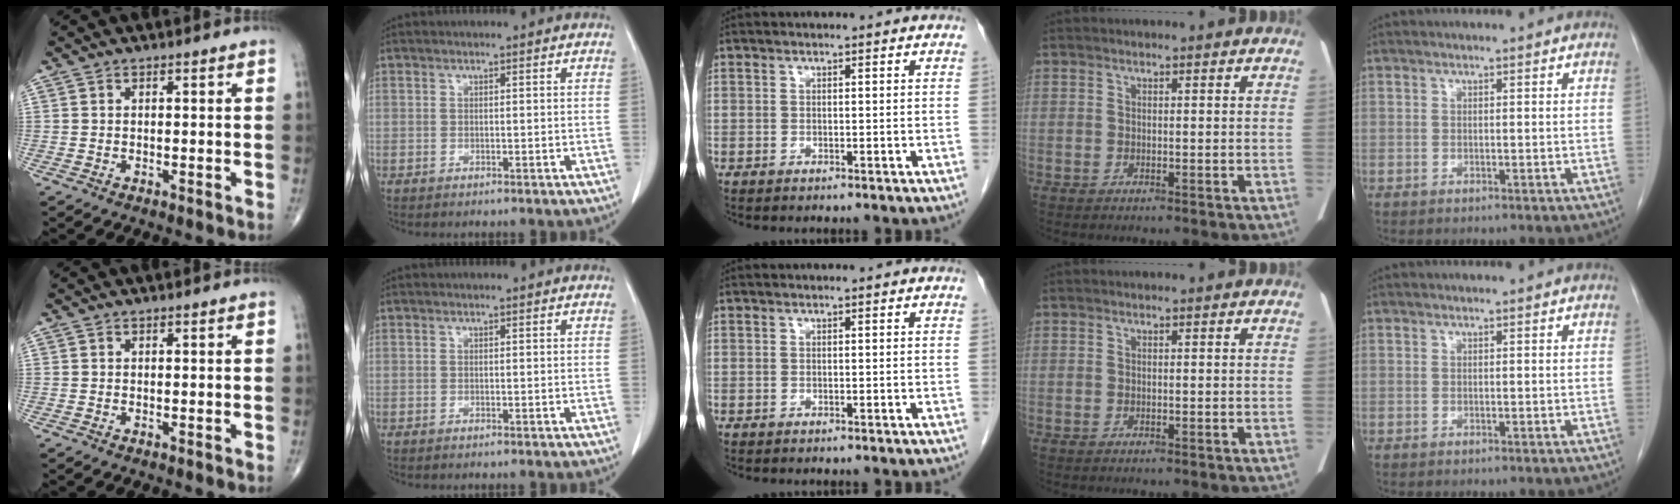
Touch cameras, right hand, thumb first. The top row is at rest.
{}